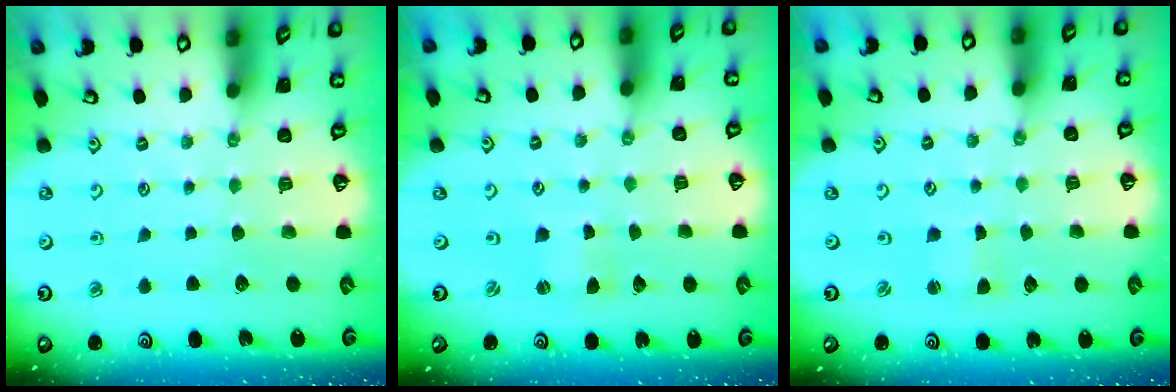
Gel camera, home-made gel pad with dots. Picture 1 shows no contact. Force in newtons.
{"total": 0.0}
{"total": 2.0, "press": 2.0, "slide": 0.3}